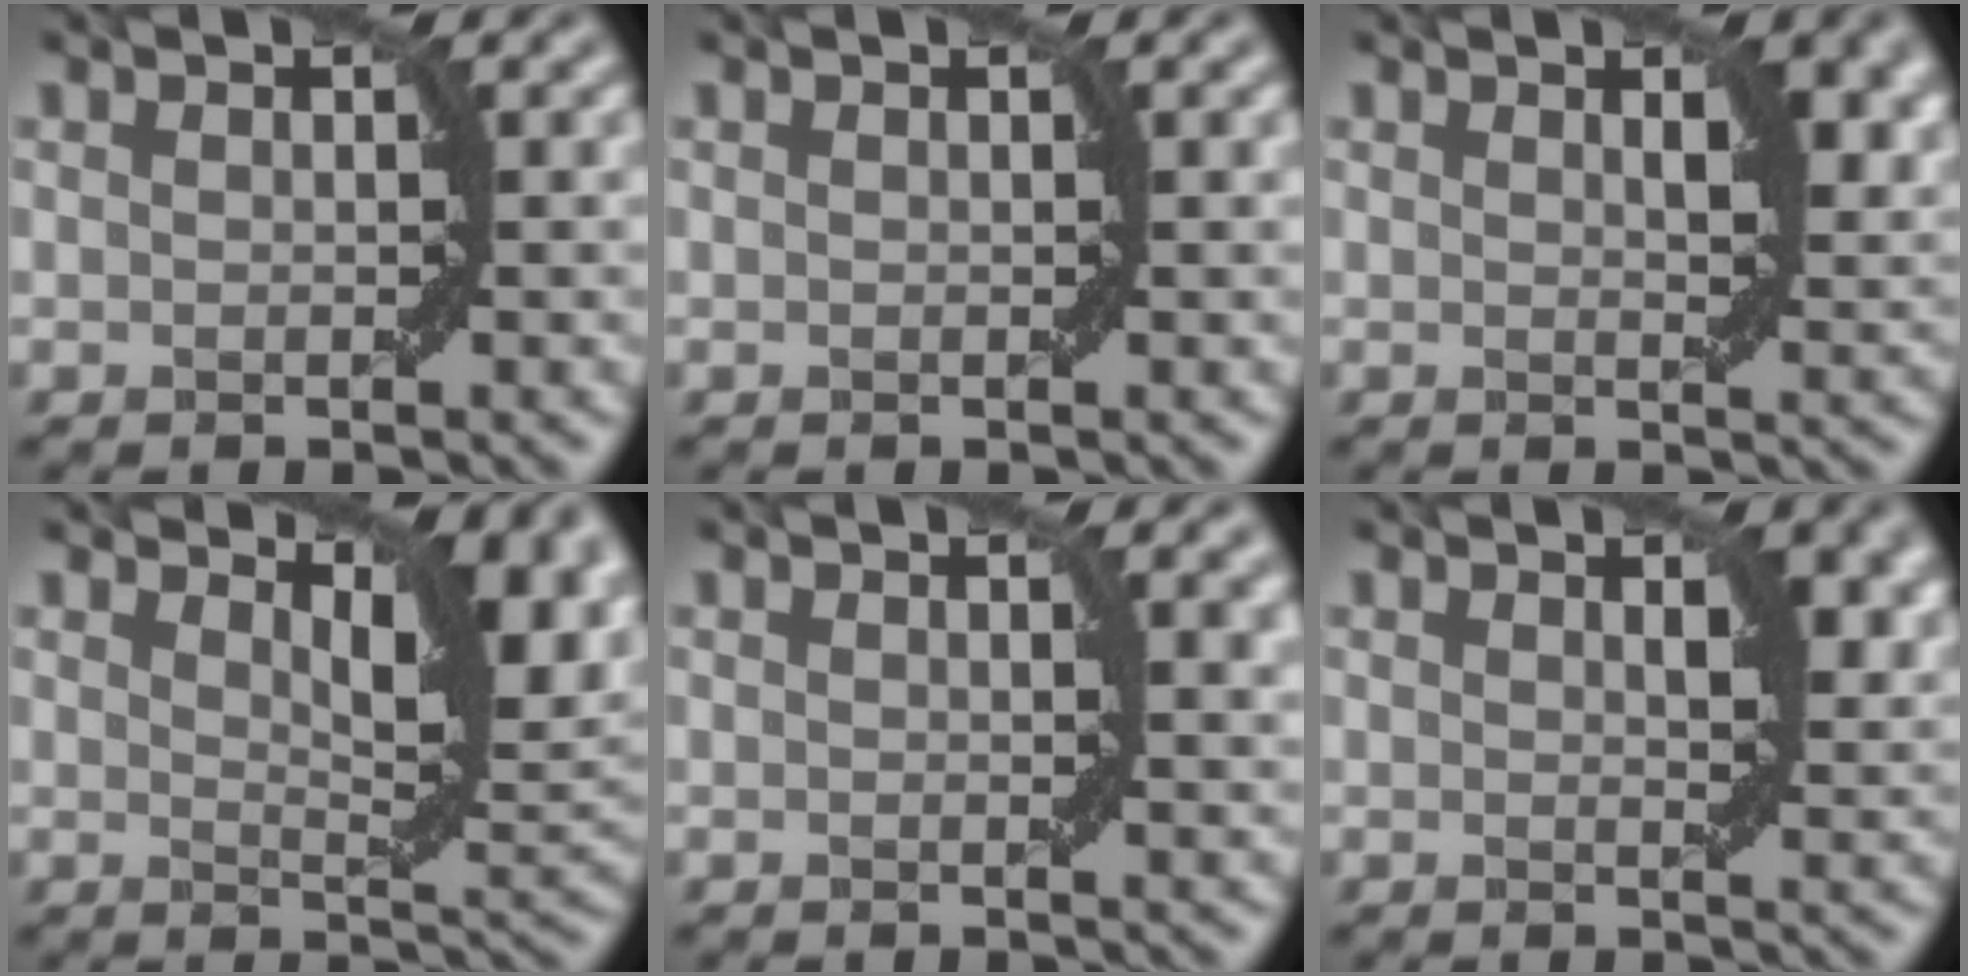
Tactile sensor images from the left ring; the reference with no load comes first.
{"total": 0.0}
{"total": 3.7, "force": [1.7, 1.3, 3.0], "torque": [-0.044, -0.002, 0.031]}
{"total": 6.9, "force": [3.7, 2.4, 5.3], "torque": [-0.077, 0.000, 0.062]}
{"total": 1.8, "force": [0.8, 0.3, 1.6], "torque": [-0.014, 0.000, 0.012]}
{"total": 3.3, "force": [1.5, 1.2, 2.7], "torque": [-0.037, -0.002, 0.028]}